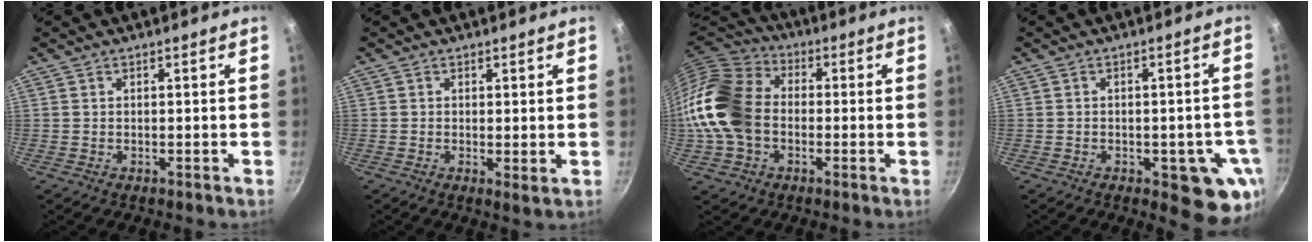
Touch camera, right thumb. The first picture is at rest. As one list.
[{"total": 1.7, "force": [0.4, 0.7, 1.5], "torque": [-0.025, -0.010, 0.004]}, {"total": 17.3, "force": [-1.8, 13.1, 11.2], "torque": [-0.208, 0.035, -0.047]}, {"total": 10.7, "force": [-3.6, 5.1, 8.7], "torque": [-0.051, 0.007, -0.043]}]